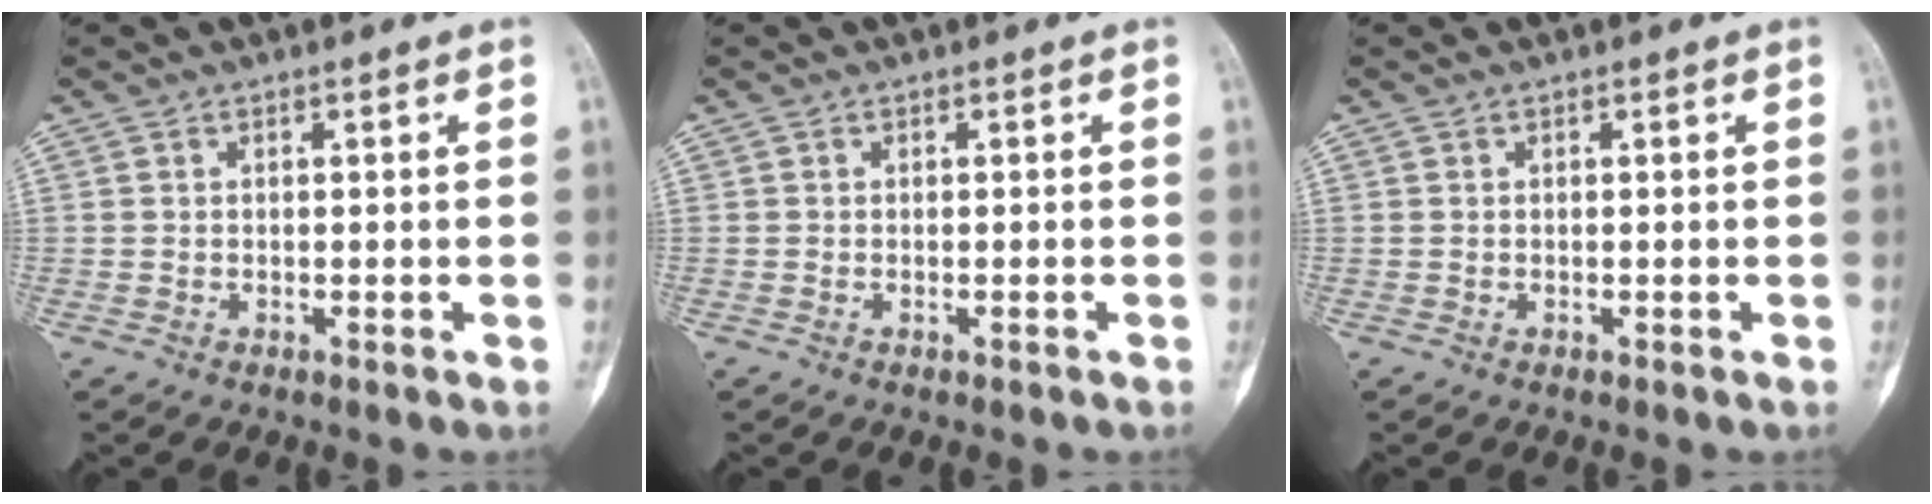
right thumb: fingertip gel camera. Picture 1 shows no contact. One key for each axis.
{"total": 0.0}
{"total": 0.0}